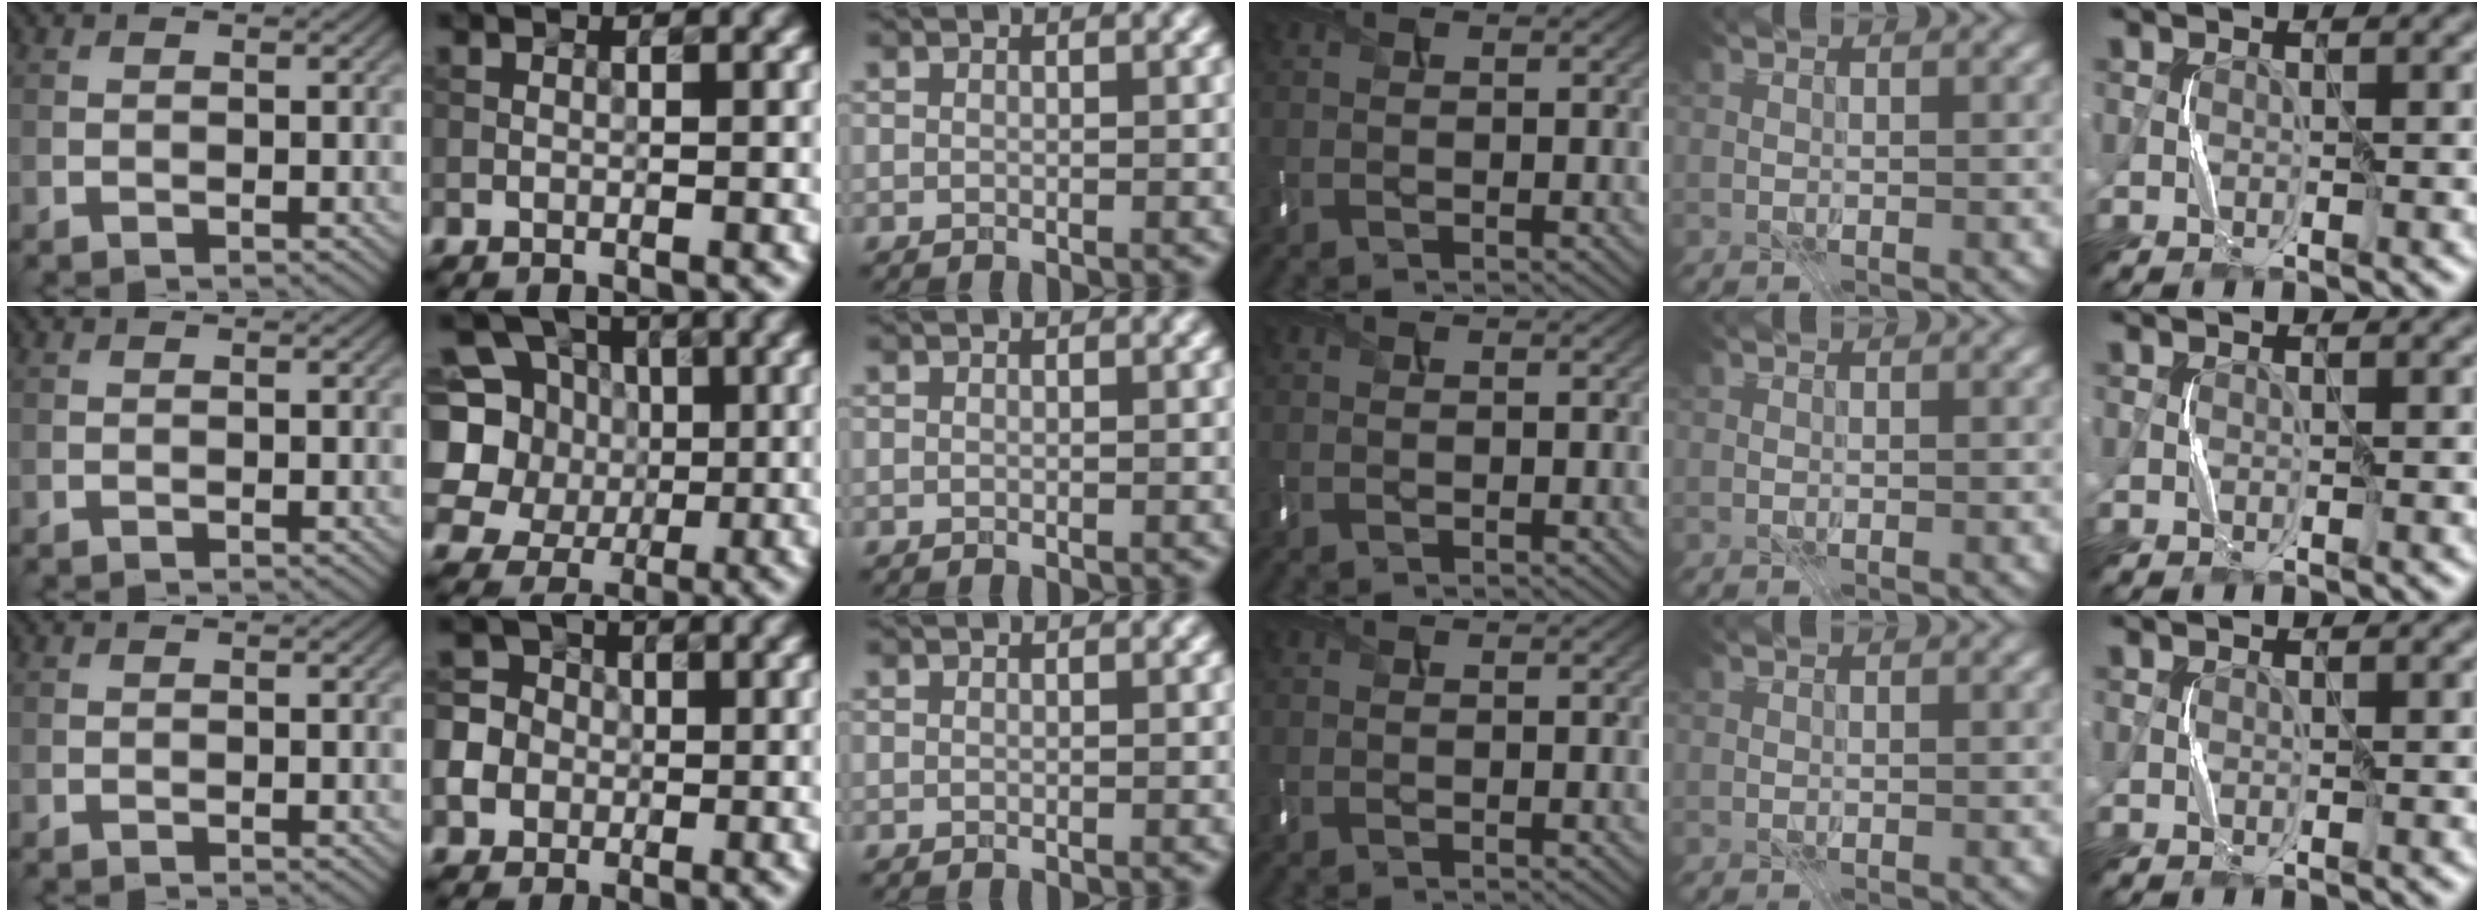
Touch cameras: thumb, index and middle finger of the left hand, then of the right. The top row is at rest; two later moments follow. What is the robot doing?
{"motion": "press", "object": "keyboard"}